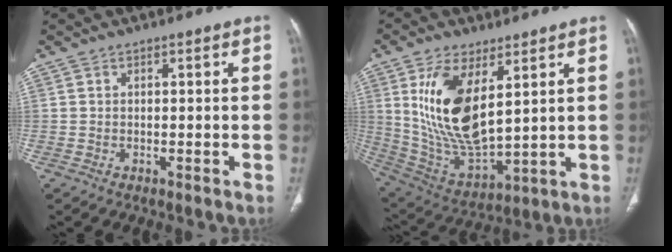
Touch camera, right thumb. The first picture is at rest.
{"total": 17.2, "force": [5.6, 8.0, 14.2], "torque": [-0.266, -0.028, 0.127]}